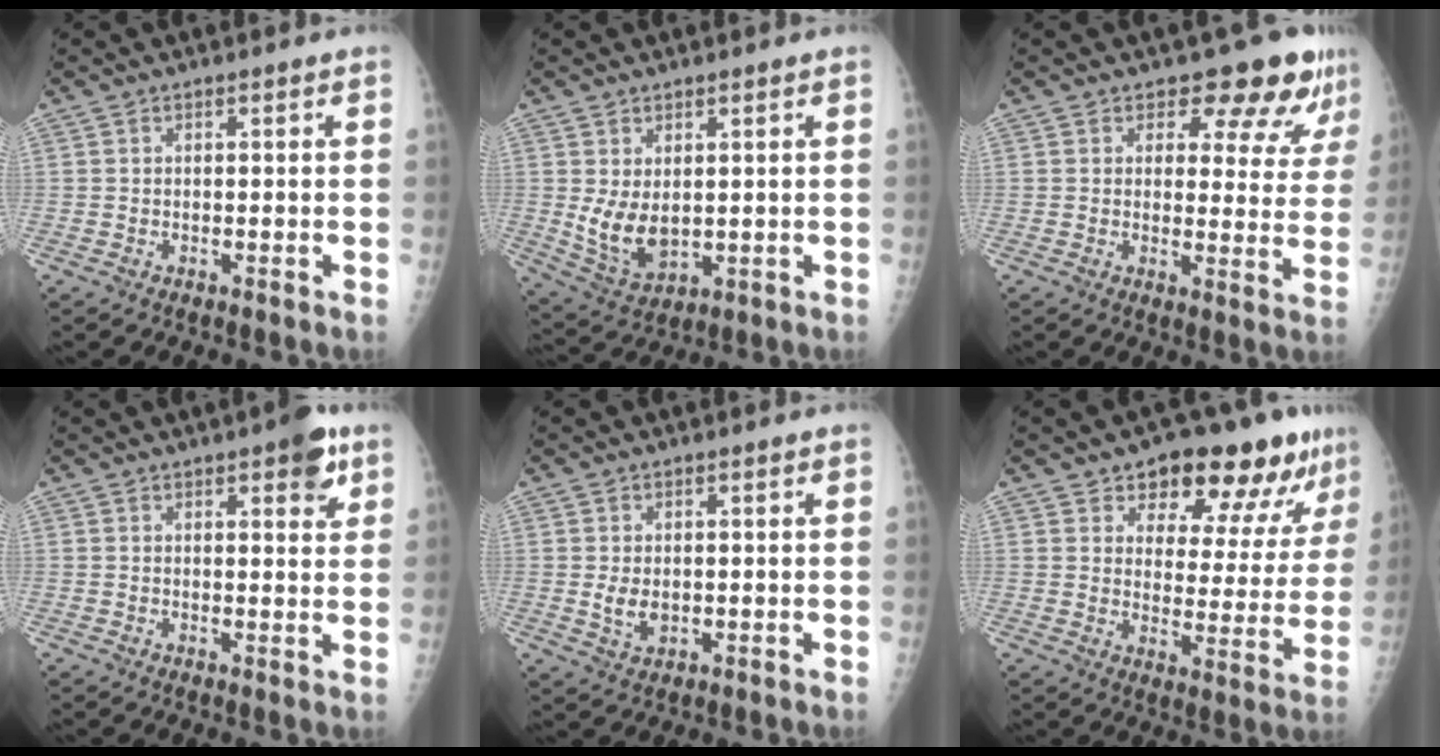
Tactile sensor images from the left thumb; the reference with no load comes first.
{"total": 7.5, "force": [1.0, 4.6, 5.8], "torque": [-0.094, -0.021, 0.038]}
{"total": 10.7, "force": [8.3, 4.8, 4.8], "torque": [-0.015, -0.050, 0.087]}
{"total": 5.7, "force": [3.1, 2.1, 4.4], "torque": [-0.038, -0.011, 0.032]}
{"total": 3.7, "force": [0.0, 2.5, 2.7], "torque": [-0.041, -0.007, 0.007]}
{"total": 16.8, "force": [11.4, 7.3, 10.0], "torque": [-0.081, -0.055, 0.154]}